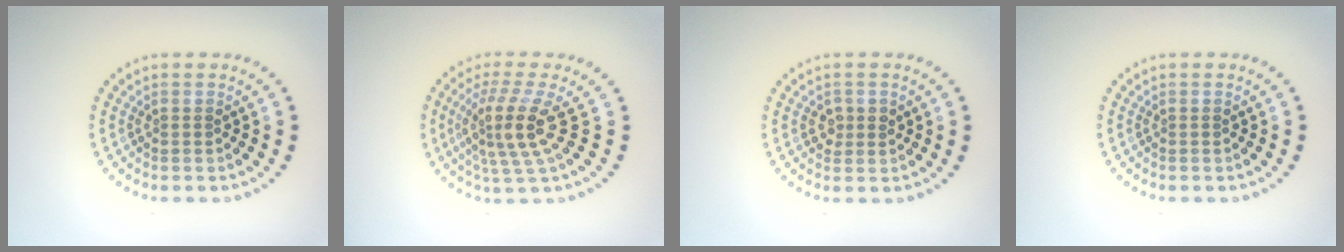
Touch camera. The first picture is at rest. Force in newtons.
{"total": 4.4, "press": 3.3, "slide": 2.9}
{"total": 1.4, "press": 1.4, "slide": 0.2}
{"total": 0.0}